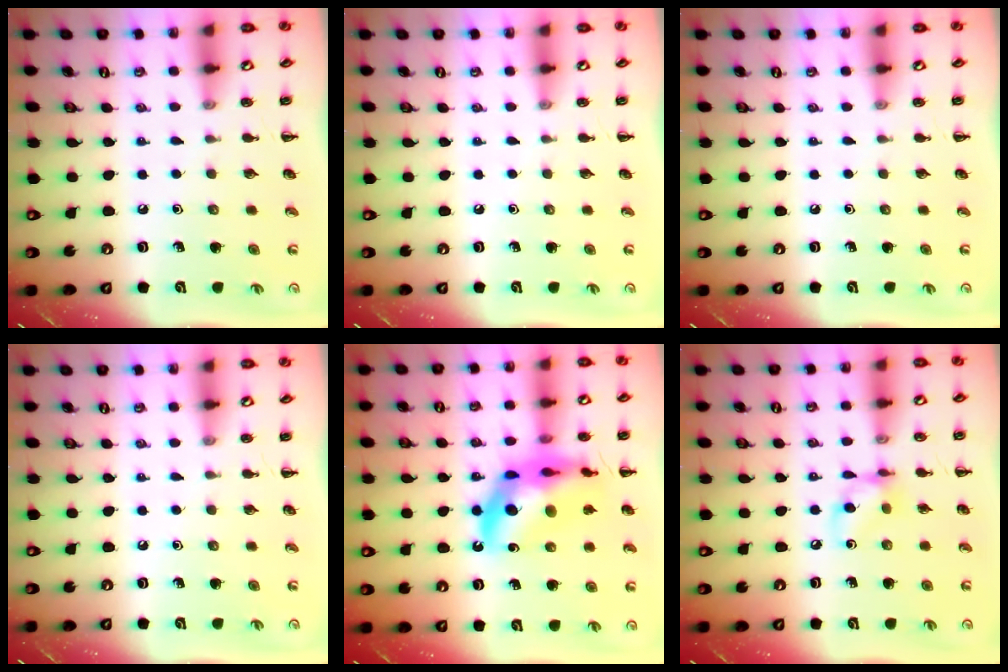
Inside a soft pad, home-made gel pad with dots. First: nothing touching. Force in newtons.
{"total": 0.0}
{"total": 0.0}
{"total": 0.7, "press": 0.6, "slide": 0.4}
{"total": 19.1, "press": 18.5, "slide": 4.4}
{"total": 8.1, "press": 8.1, "slide": 0.7}